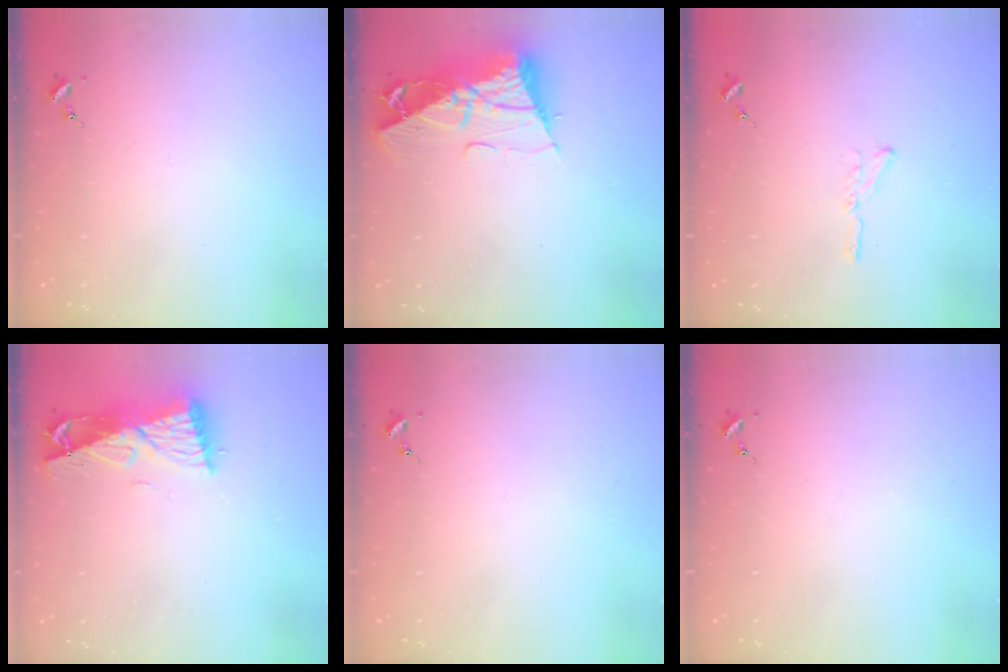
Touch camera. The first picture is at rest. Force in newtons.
{"total": 12.1, "press": 12.0, "slide": 1.2}
{"total": 4.1, "press": 4.1, "slide": 0.5}
{"total": 10.1, "press": 10.0, "slide": 1.4}
{"total": 0.0}
{"total": 0.0}